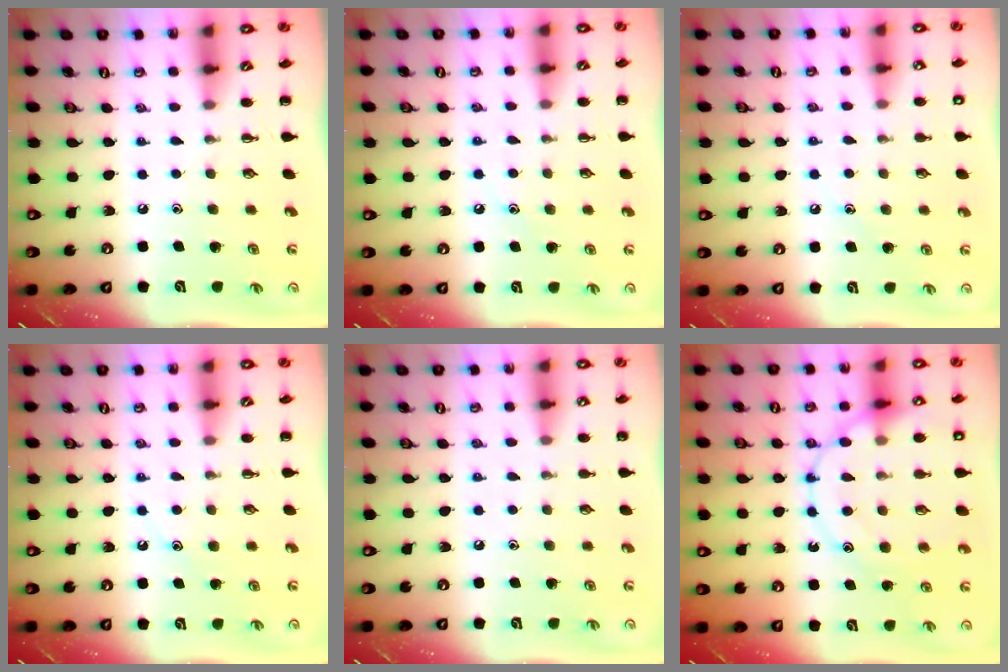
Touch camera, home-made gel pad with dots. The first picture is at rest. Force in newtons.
{"total": 7.0, "press": 6.8, "slide": 1.6}
{"total": 7.9, "press": 7.8, "slide": 1.7}
{"total": 8.9, "press": 8.8, "slide": 1.2}
{"total": 5.5, "press": 5.2, "slide": 1.6}
{"total": 18.7, "press": 18.6, "slide": 1.9}